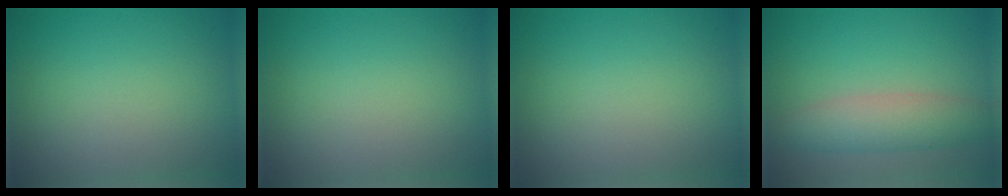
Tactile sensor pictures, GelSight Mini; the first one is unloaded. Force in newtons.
{"total": 0.0}
{"total": 0.0}
{"total": 4.1, "press": 4.1, "slide": 0.2}